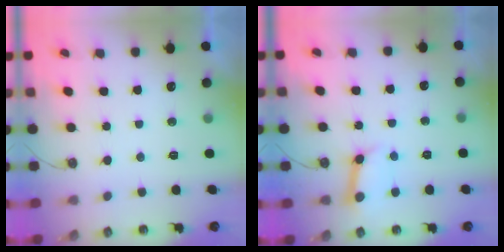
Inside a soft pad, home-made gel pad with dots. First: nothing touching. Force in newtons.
{"total": 9.4, "press": 9.3, "slide": 1.0}